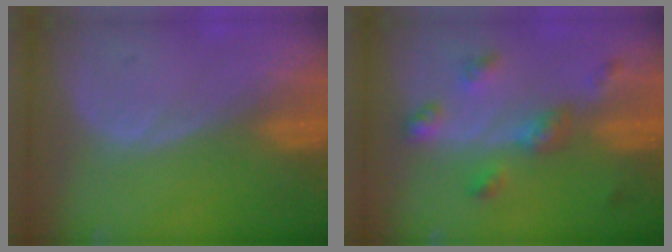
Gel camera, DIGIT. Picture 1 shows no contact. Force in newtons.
{"total": 5.2, "press": 5.2, "slide": 0.2}